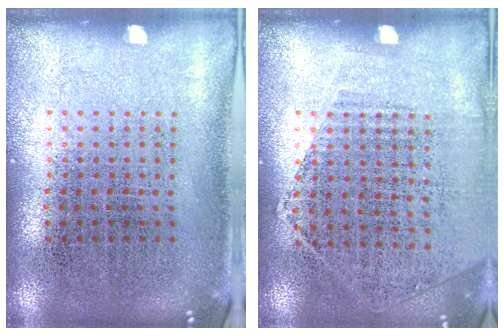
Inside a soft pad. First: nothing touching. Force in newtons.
{"total": 1.2, "press": 1.0, "slide": 0.7}